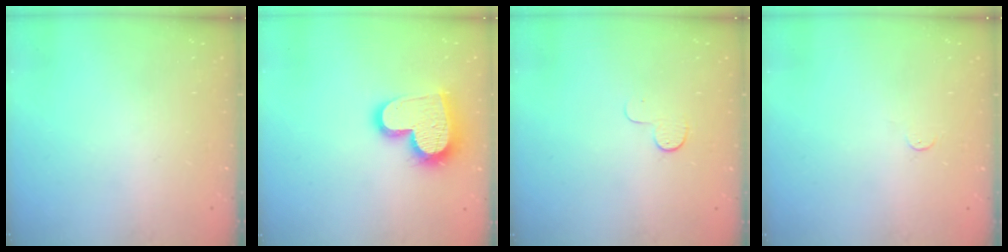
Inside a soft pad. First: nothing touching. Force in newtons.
{"total": 16.4, "press": 16.3, "slide": 1.2}
{"total": 4.6, "press": 4.6, "slide": 0.4}
{"total": 3.2, "press": 3.2, "slide": 0.2}